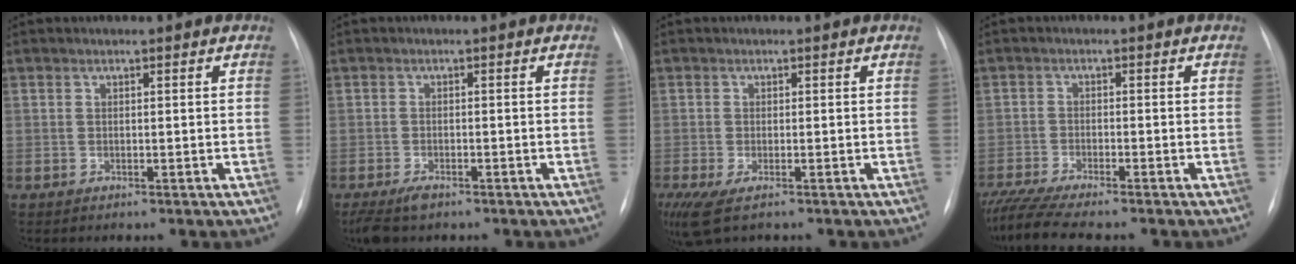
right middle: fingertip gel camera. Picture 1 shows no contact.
{"total": 4.3, "force": [-3.1, 1.6, 2.5], "torque": [-0.052, -0.010, -0.051]}
{"total": 6.6, "force": [-4.3, 2.2, 4.4], "torque": [-0.089, -0.021, -0.074]}
{"total": 8.6, "force": [-7.6, -0.2, 4.1], "torque": [-0.068, -0.020, -0.126]}